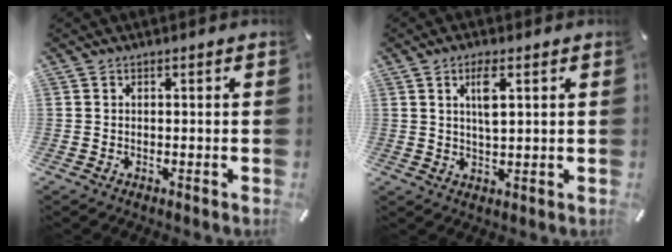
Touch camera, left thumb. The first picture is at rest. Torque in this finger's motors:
{"motor_torque": [0.05, 0.08, -0.11, 0.07, 0.02]}